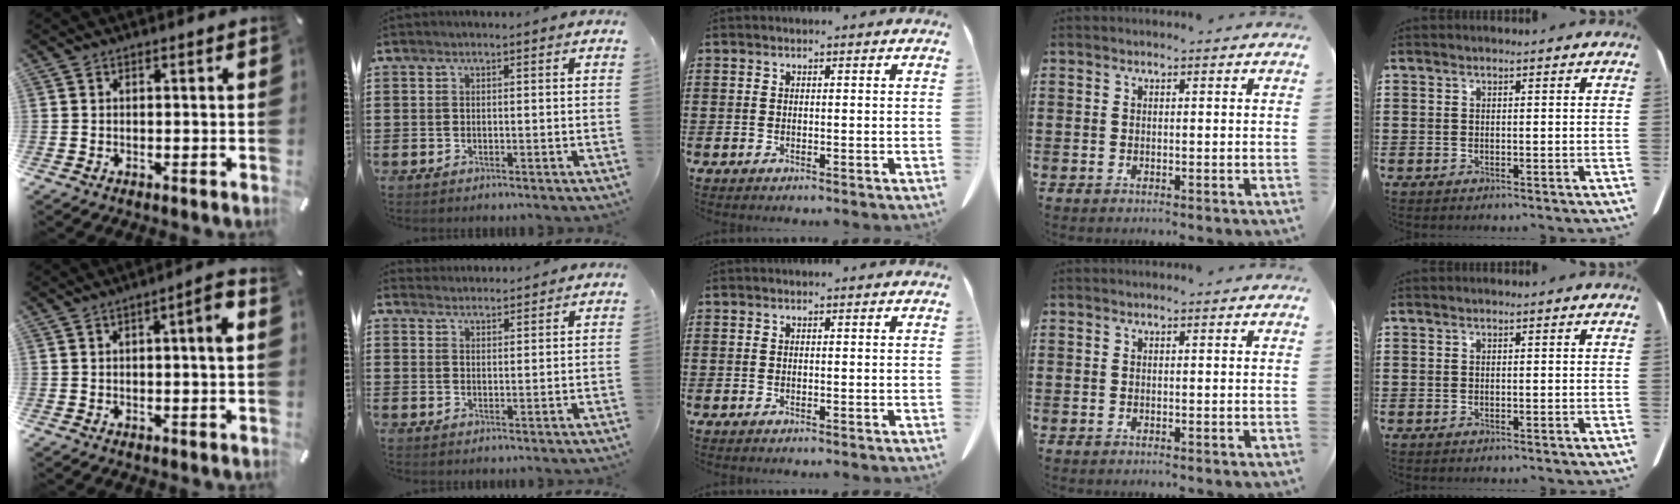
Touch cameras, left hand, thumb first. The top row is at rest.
{"thumb": {"total": 4.3, "force": [0.6, 1.0, 4.2], "torque": [-0.061, 0.001, 0.002]}, "index": {"total": 2.5, "force": [2.5, 0.1, -0.3], "torque": [-0.001, -0.007, 0.049]}}